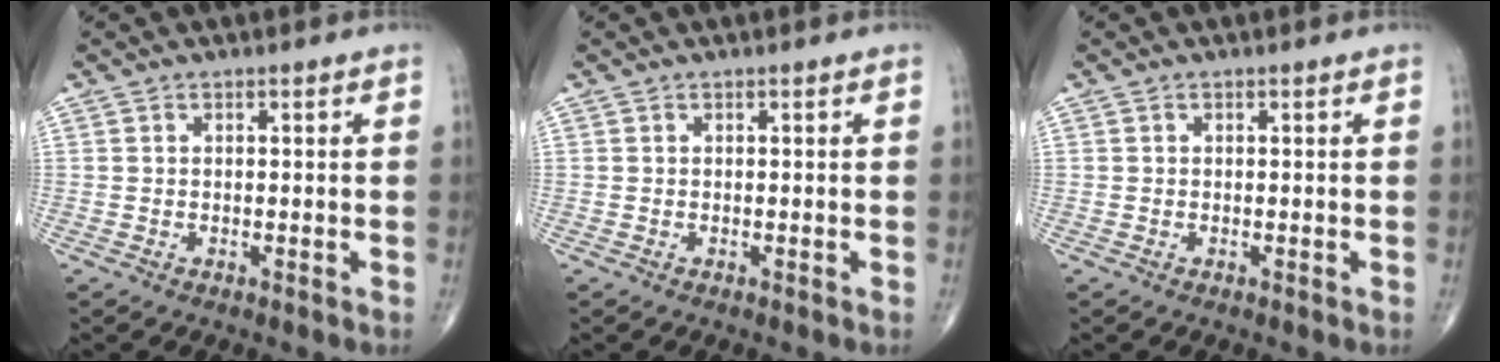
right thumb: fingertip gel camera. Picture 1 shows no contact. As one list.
[{"total": 0.0}, {"total": 0.0}]